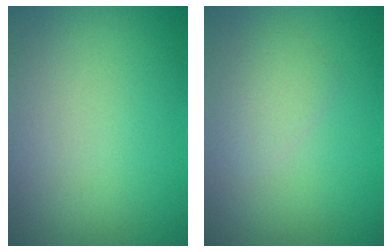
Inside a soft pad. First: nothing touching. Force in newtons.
{"total": 1.6, "press": 1.6, "slide": 0.1}